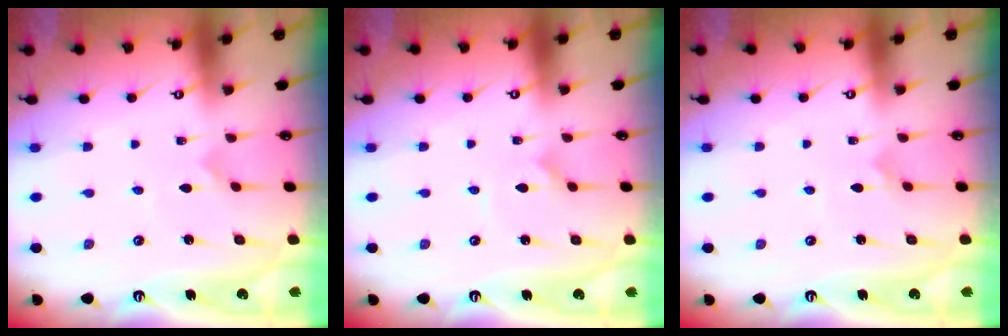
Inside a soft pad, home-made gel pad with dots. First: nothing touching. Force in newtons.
{"total": 1.1, "press": 1.1, "slide": 0.1}
{"total": 1.2, "press": 1.2, "slide": 0.0}